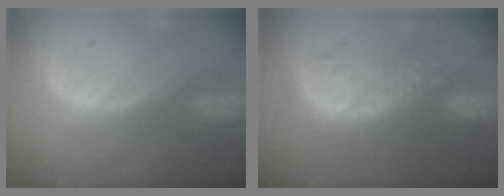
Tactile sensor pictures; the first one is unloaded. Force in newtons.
{"total": 9.0, "press": 8.4, "slide": 3.3}